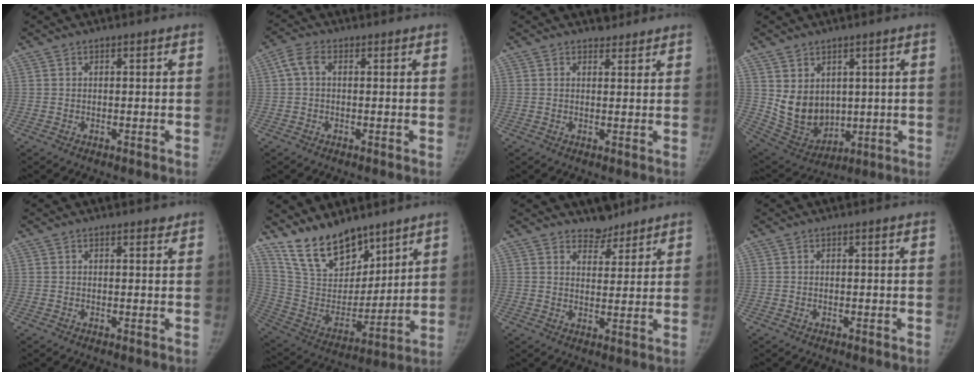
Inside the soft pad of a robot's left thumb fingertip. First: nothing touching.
{"total": 3.5, "force": [0.7, 2.1, 2.6], "torque": [-0.051, 0.011, 0.010]}
{"total": 2.3, "force": [2.0, 1.1, 0.0], "torque": [0.014, -0.014, 0.025]}
{"total": 10.5, "force": [2.2, 8.4, 6.0], "torque": [-0.076, -0.028, 0.074]}
{"total": 1.4, "force": [1.1, 0.6, 0.6], "torque": [-0.003, -0.005, 0.013]}
{"total": 17.6, "force": [13.6, 8.1, 7.6], "torque": [-0.093, -0.071, 0.261]}
{"total": 4.6, "force": [4.0, 2.2, 0.5], "torque": [0.019, -0.032, 0.065]}
{"total": 0.0}